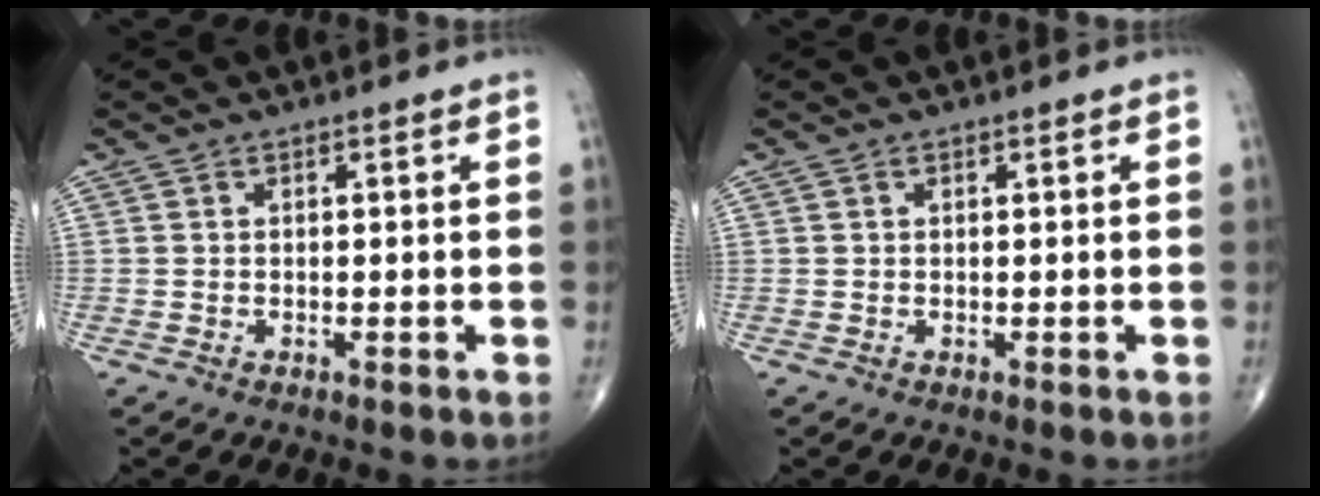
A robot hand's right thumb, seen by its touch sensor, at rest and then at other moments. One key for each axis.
{"total": 0.0}